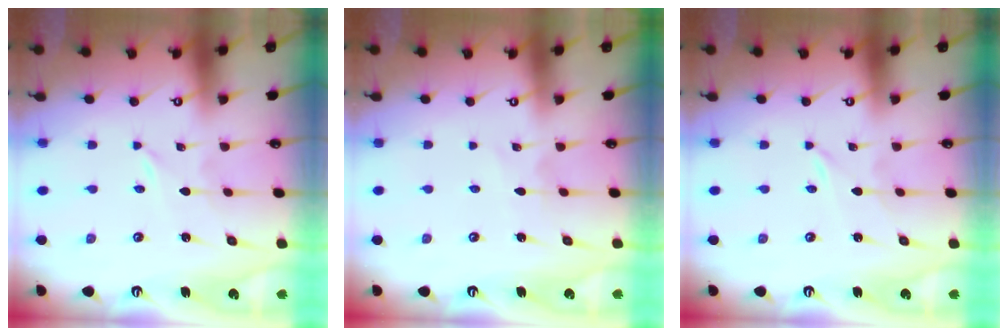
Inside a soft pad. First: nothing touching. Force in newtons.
{"total": 3.7, "press": 3.7, "slide": 0.3}
{"total": 0.0}